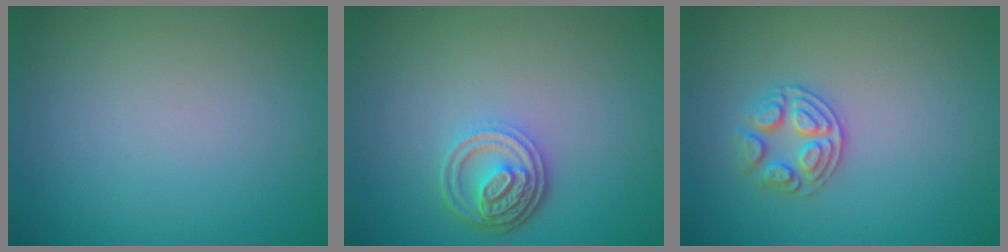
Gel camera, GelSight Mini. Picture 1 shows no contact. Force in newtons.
{"total": 3.9, "press": 3.1, "slide": 2.4}
{"total": 2.7, "press": 2.4, "slide": 1.1}